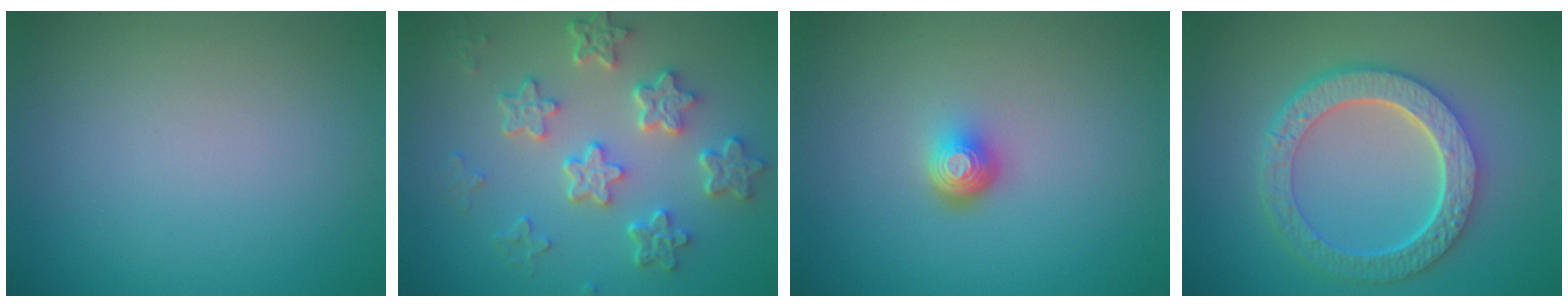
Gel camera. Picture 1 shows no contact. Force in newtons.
{"total": 5.7, "press": 4.4, "slide": 3.6}
{"total": 2.3, "press": 1.5, "slide": 1.8}
{"total": 6.7, "press": 5.0, "slide": 4.5}